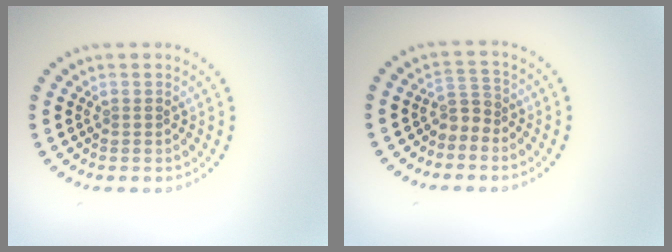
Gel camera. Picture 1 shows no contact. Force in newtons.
{"total": 2.0, "press": 1.4, "slide": 1.4}